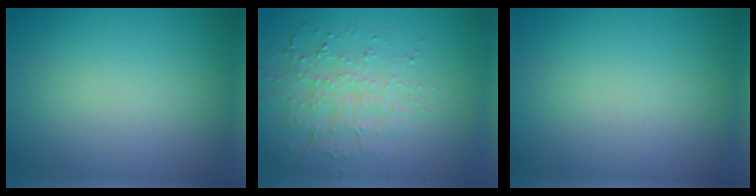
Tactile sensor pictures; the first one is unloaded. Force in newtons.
{"total": 3.5, "press": 3.4, "slide": 1.0}
{"total": 0.0}